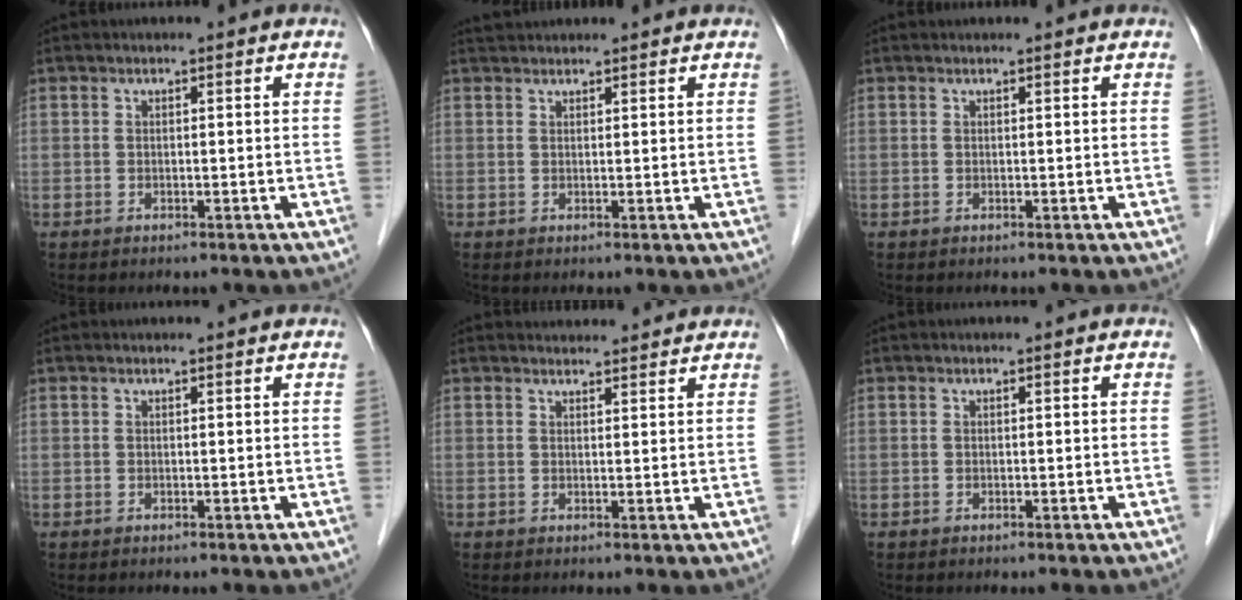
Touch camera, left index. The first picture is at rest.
{"total": 2.2, "force": [2.2, 0.3, 0.3], "torque": [-0.008, 0.025, 0.041]}
{"total": 0.9, "force": [0.9, 0.0, 0.1], "torque": [-0.008, 0.006, 0.011]}
{"total": 0.5, "force": [0.5, 0.0, 0.1], "torque": [-0.004, 0.002, 0.006]}
{"total": 4.2, "force": [4.1, 0.8, 0.3], "torque": [-0.008, 0.016, 0.050]}
{"total": 0.0}